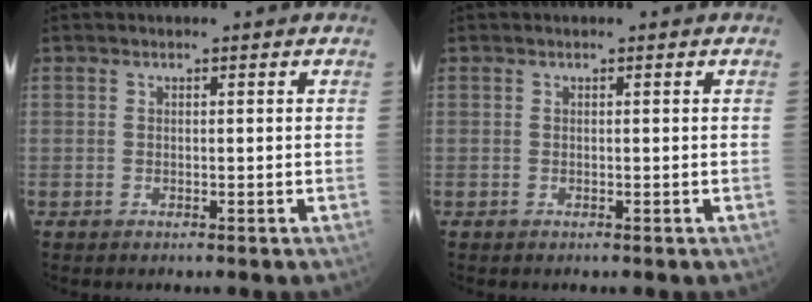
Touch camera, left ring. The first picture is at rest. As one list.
[{"total": 0.0}]